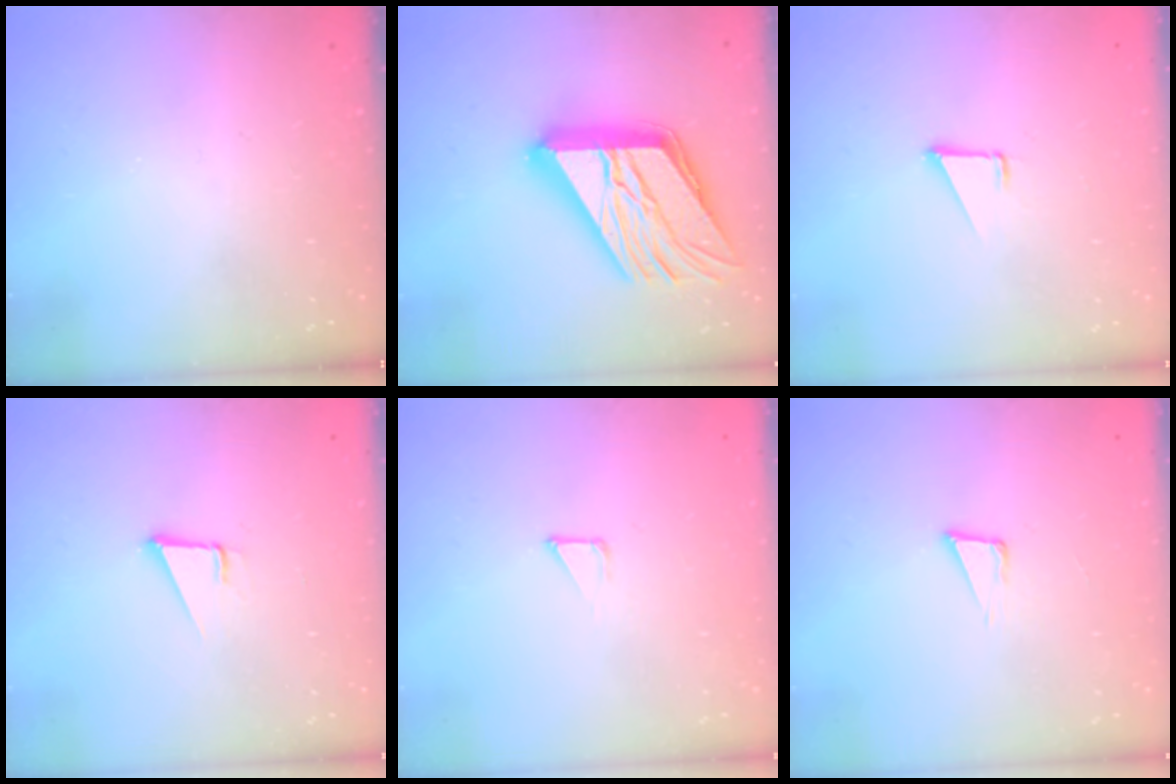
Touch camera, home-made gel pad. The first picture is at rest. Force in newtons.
{"total": 28.7, "press": 28.6, "slide": 3.0}
{"total": 1.6, "press": 1.5, "slide": 0.1}
{"total": 3.6, "press": 2.8, "slide": 2.3}
{"total": 1.6, "press": 1.6, "slide": 0.1}
{"total": 3.9, "press": 2.6, "slide": 2.9}